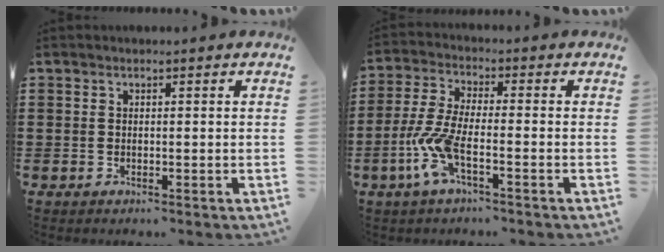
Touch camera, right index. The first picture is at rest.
{"total": 7.3, "force": [-3.3, 2.2, 6.2], "torque": [-0.161, -0.017, -0.069]}